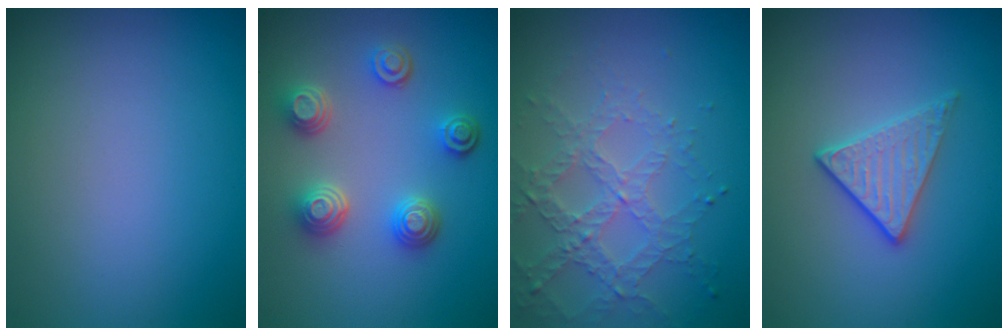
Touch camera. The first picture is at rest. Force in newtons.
{"total": 3.8, "press": 3.3, "slide": 2.0}
{"total": 3.2, "press": 3.0, "slide": 1.2}
{"total": 2.3, "press": 2.0, "slide": 1.0}